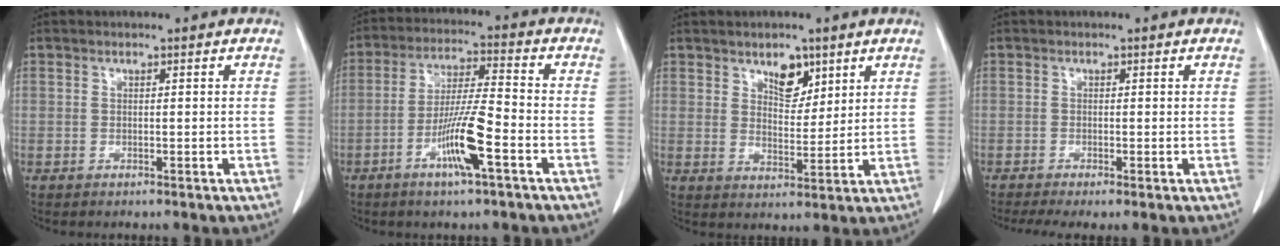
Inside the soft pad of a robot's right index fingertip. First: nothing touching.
{"total": 9.6, "force": [-4.1, 0.4, 8.7], "torque": [-0.166, -0.005, -0.078]}
{"total": 5.0, "force": [3.2, 2.6, 2.9], "torque": [-0.042, -0.004, 0.055]}
{"total": 3.7, "force": [-2.4, 0.6, 2.7], "torque": [-0.048, -0.013, -0.042]}